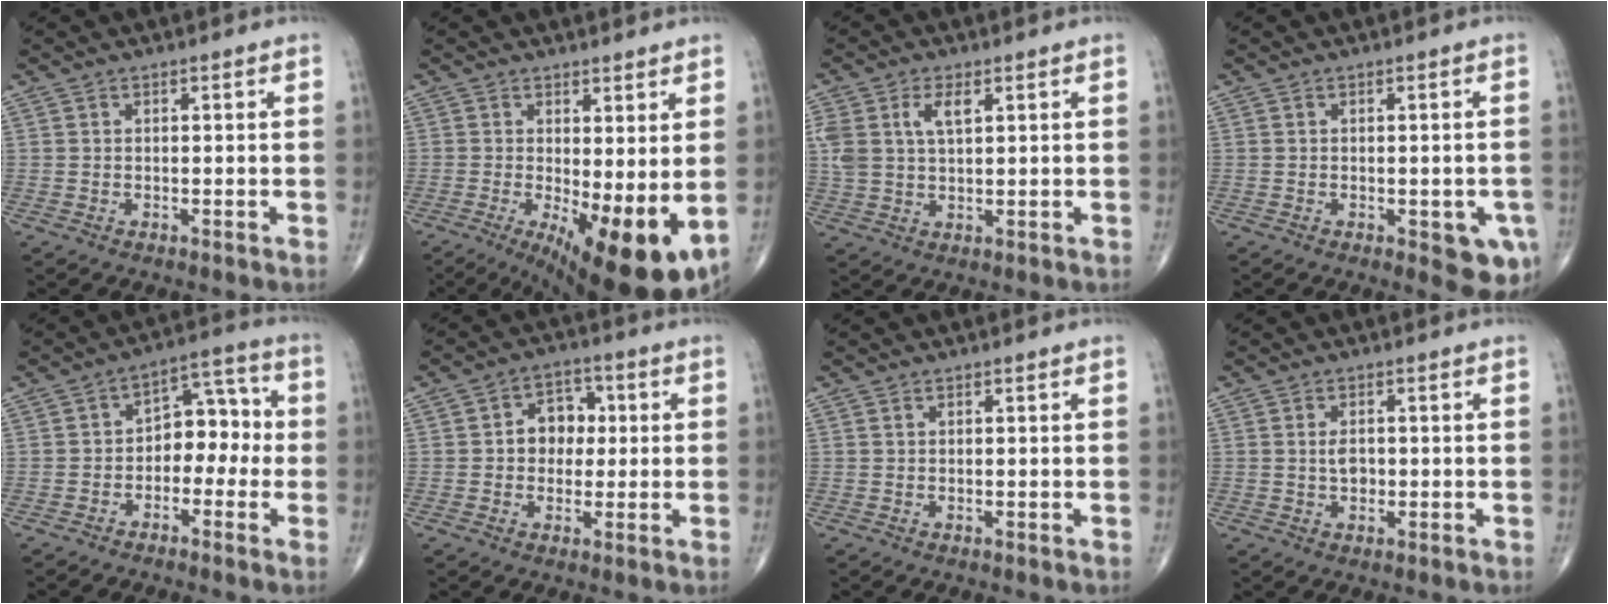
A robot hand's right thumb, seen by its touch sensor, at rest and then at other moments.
{"total": 13.9, "force": [-2.3, 4.7, 12.9], "torque": [-0.186, -0.027, -0.016]}
{"total": 7.0, "force": [2.6, 3.6, 5.5], "torque": [-0.122, 0.004, 0.054]}
{"total": 6.7, "force": [-2.2, 2.7, 5.7], "torque": [-0.044, -0.006, -0.021]}
{"total": 8.6, "force": [-1.5, 5.9, 6.1], "torque": [-0.047, 0.044, -0.039]}
{"total": 7.0, "force": [0.6, 5.6, 4.2], "torque": [-0.028, 0.014, 0.002]}
{"total": 0.0}
{"total": 2.6, "force": [0.0, 1.7, 2.0], "torque": [-0.028, 0.001, -0.001]}